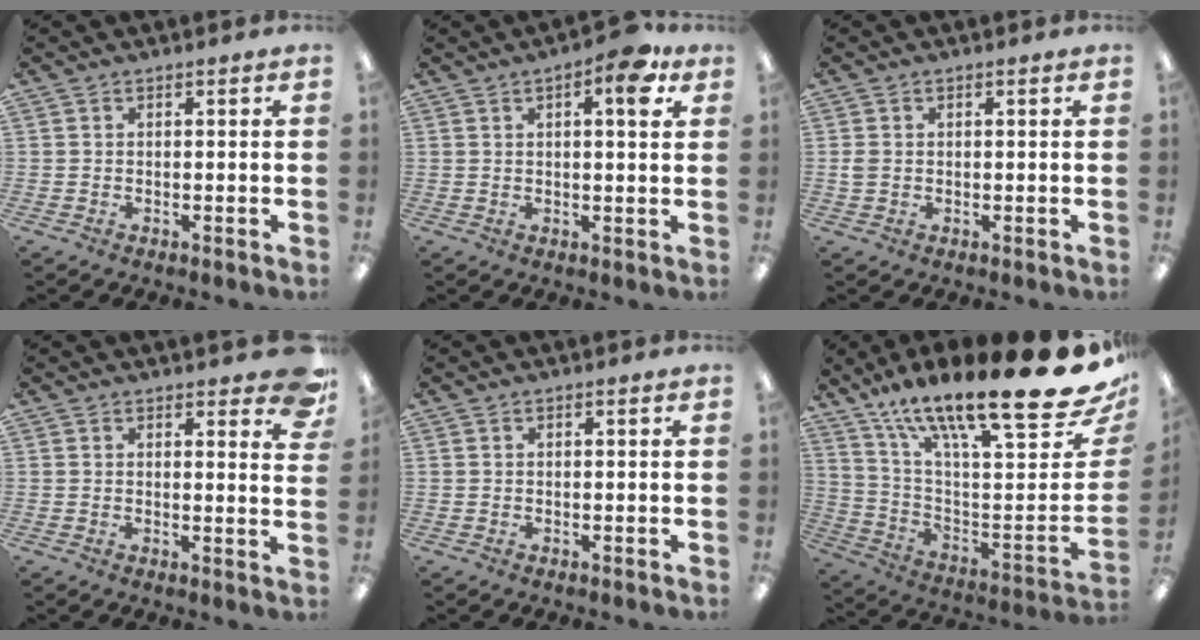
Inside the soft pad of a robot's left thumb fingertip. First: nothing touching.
{"total": 6.7, "force": [3.3, 2.1, 5.5], "torque": [-0.075, -0.007, 0.046]}
{"total": 1.8, "force": [0.1, 1.3, 1.3], "torque": [-0.025, 0.006, 0.001]}
{"total": 5.7, "force": [3.9, 2.0, 3.6], "torque": [-0.032, -0.024, 0.062]}
{"total": 0.0}
{"total": 24.3, "force": [16.6, 3.8, 17.3], "torque": [-0.250, -0.132, 0.265]}